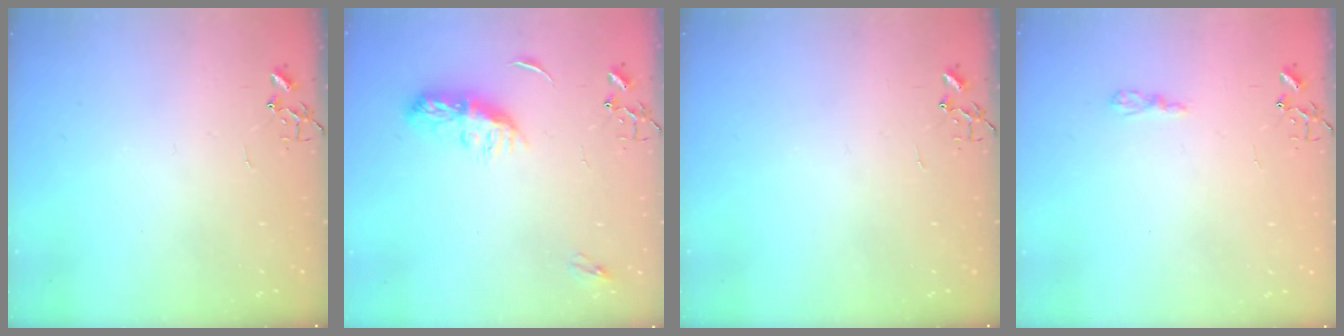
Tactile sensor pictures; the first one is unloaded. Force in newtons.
{"total": 8.3, "press": 8.3, "slide": 0.4}
{"total": 0.0}
{"total": 4.8, "press": 4.7, "slide": 0.6}